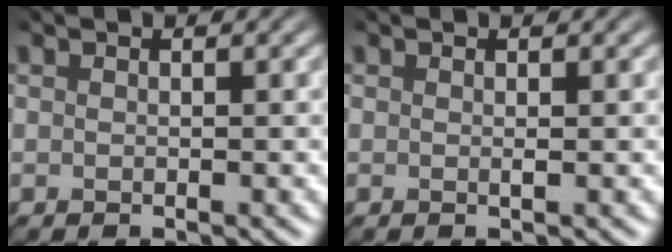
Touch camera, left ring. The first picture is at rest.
{"total": 0.6, "force": [0.1, 0.1, 0.6], "torque": [-0.003, 0.000, -0.005]}